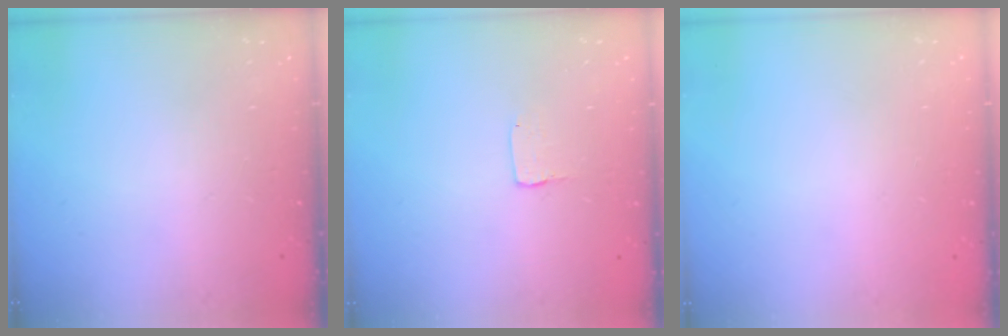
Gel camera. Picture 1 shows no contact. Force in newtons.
{"total": 1.3, "press": 1.2, "slide": 0.1}
{"total": 0.0}